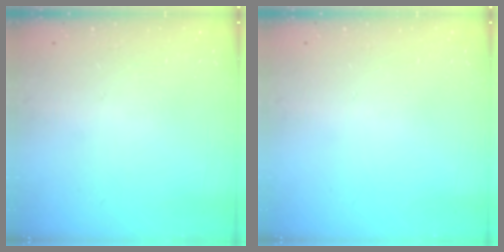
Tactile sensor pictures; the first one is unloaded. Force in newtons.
{"total": 0.0}